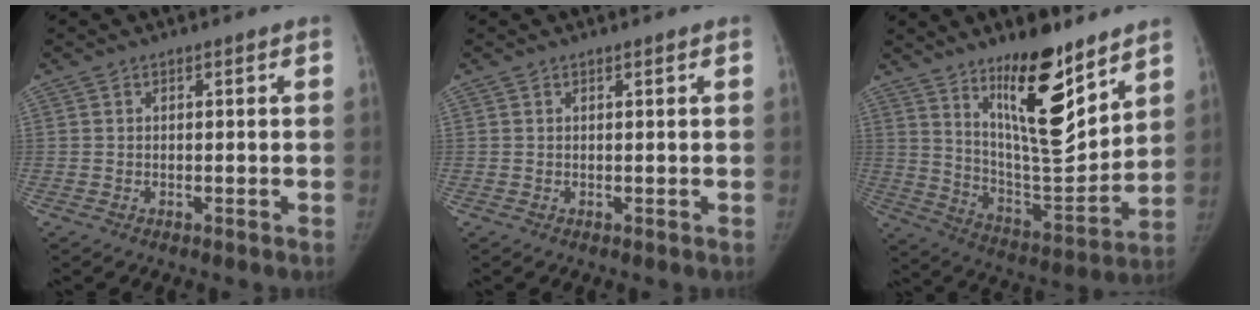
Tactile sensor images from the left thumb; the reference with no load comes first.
{"total": 0.0}
{"total": 18.9, "force": [12.0, 5.8, 13.4], "torque": [-0.173, -0.096, 0.209]}